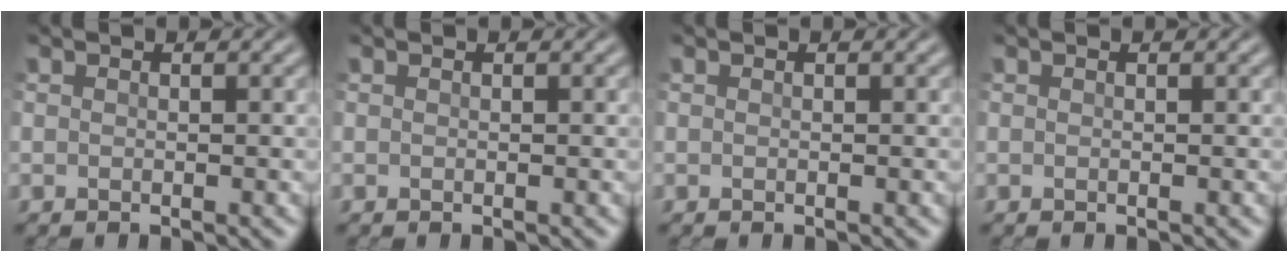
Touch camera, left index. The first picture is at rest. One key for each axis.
{"total": 0.0}
{"total": 0.0}
{"total": 0.0}